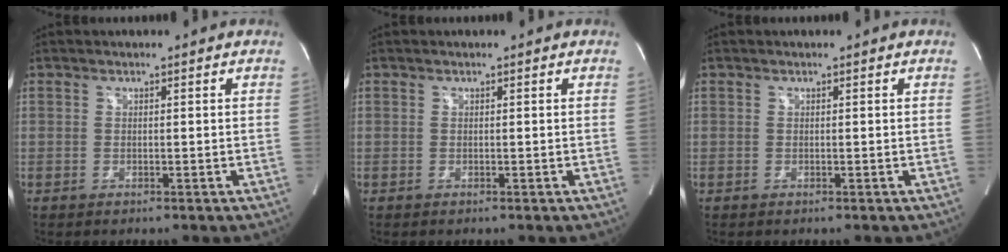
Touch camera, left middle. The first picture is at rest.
{"total": 0.0}
{"total": 0.0}